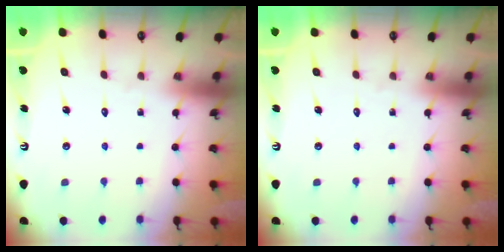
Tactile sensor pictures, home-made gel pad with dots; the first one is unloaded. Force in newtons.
{"total": 0.0}